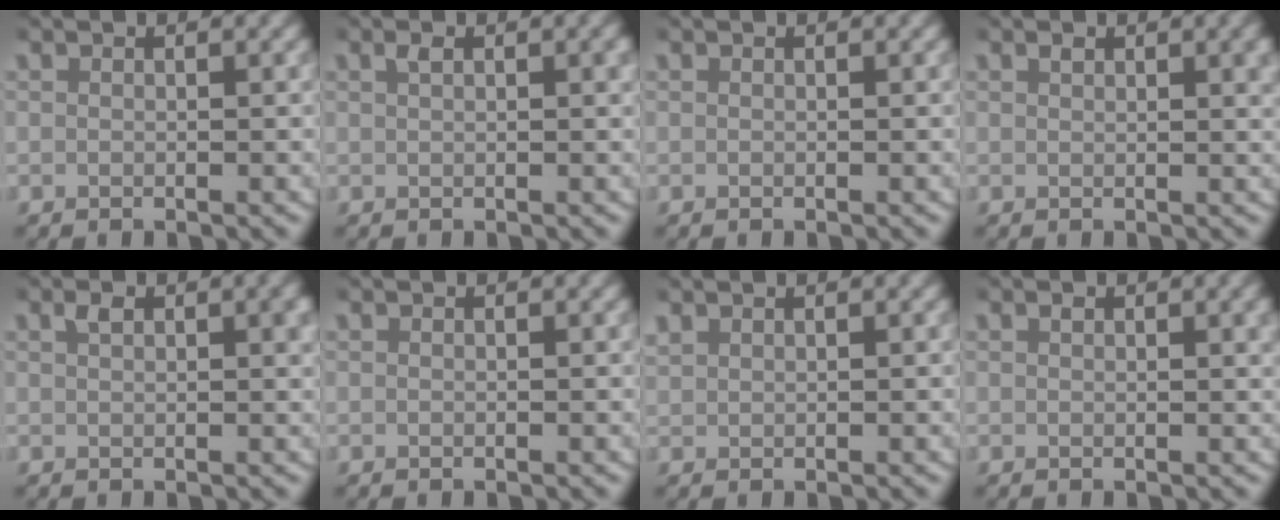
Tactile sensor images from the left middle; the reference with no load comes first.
{"total": 0.9, "force": [0.4, 0.2, 0.8], "torque": [-0.009, 0.003, 0.008]}
{"total": 0.0}
{"total": 0.9, "force": [0.6, 0.2, 0.7], "torque": [-0.006, 0.000, 0.010]}
{"total": 1.4, "force": [0.7, 0.4, 1.1], "torque": [-0.012, 0.003, 0.012]}
{"total": 0.0}
{"total": 1.2, "force": [1.0, 0.6, 0.4], "torque": [-0.011, 0.005, 0.020]}
{"total": 0.6, "force": [0.4, 0.1, 0.5], "torque": [-0.004, 0.000, 0.007]}